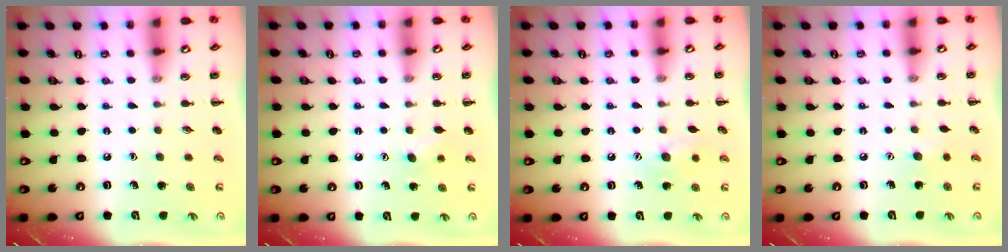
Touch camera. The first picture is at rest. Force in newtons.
{"total": 4.6, "press": 4.5, "slide": 1.2}
{"total": 8.5, "press": 8.4, "slide": 1.1}
{"total": 3.0, "press": 2.9, "slide": 0.6}